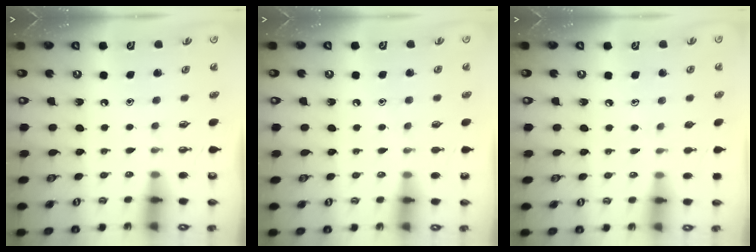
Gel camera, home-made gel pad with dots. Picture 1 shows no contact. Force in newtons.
{"total": 2.9, "press": 2.9, "slide": 0.3}
{"total": 4.8, "press": 4.8, "slide": 0.5}